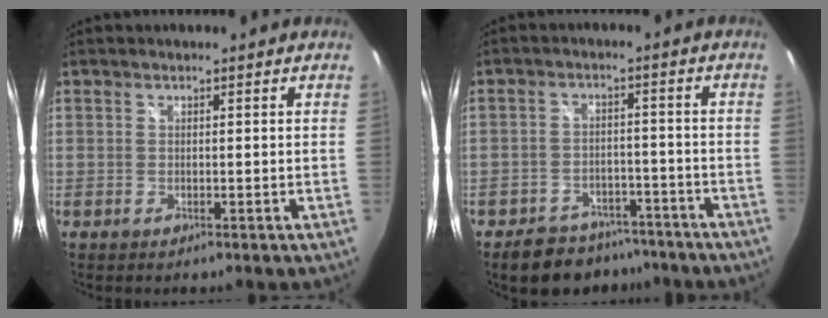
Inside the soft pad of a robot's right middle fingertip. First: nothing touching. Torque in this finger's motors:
{"motor_torque": [0.03, -0.12, 0.01, 0.01]}